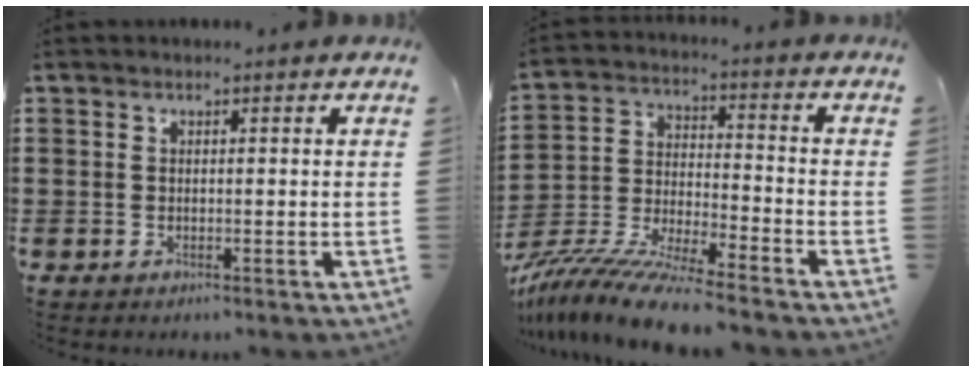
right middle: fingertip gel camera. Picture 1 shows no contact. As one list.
[{"total": 10.5, "force": [-9.8, -0.3, 3.9], "torque": [-0.077, 0.004, -0.193]}]